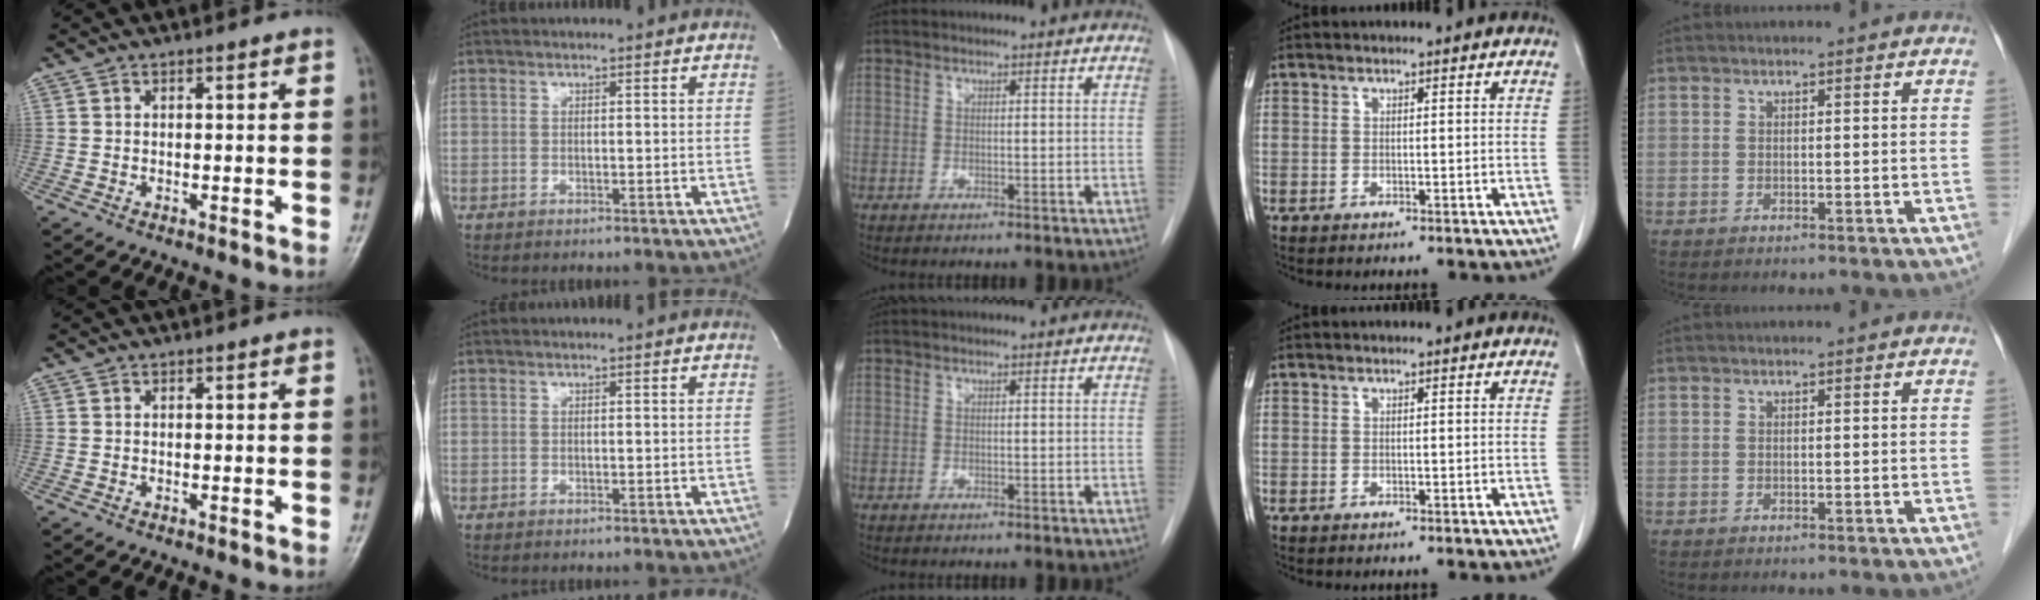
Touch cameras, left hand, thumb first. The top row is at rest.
{}